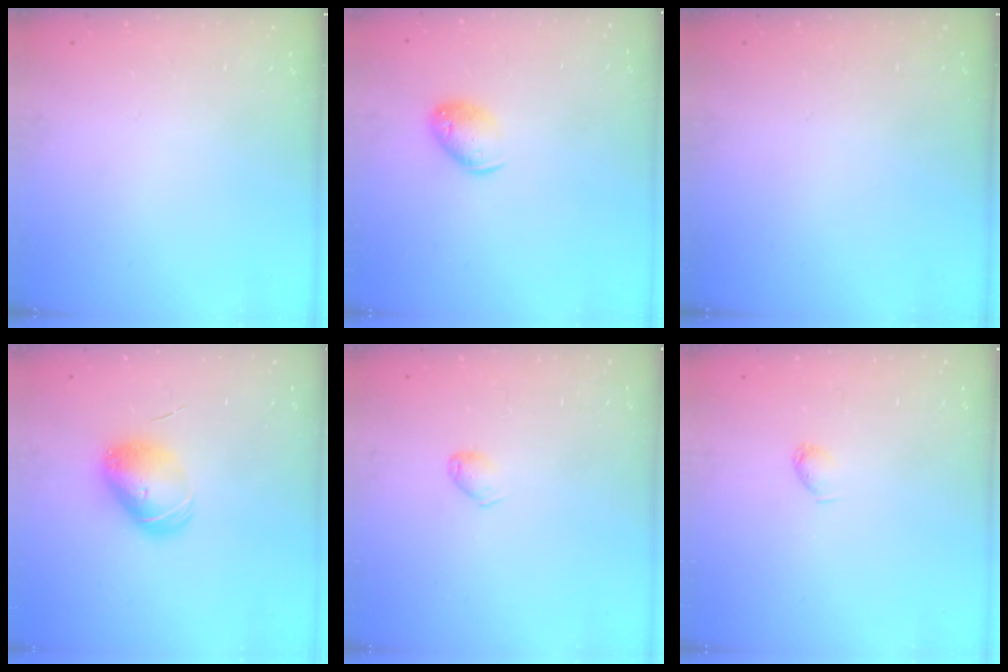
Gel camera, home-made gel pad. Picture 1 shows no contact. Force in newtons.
{"total": 9.2, "press": 9.1, "slide": 1.1}
{"total": 0.0}
{"total": 9.0, "press": 9.0, "slide": 0.2}
{"total": 3.7, "press": 3.7, "slide": 0.6}
{"total": 3.3, "press": 3.2, "slide": 0.6}